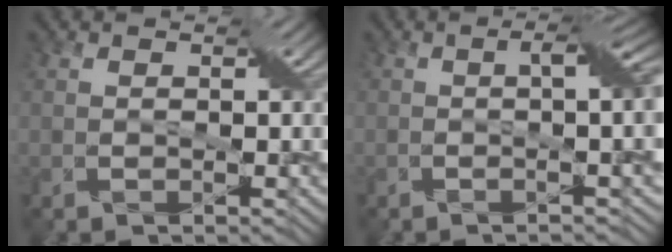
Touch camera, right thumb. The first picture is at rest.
{"total": 6.7, "force": [-0.1, 1.5, 6.5], "torque": [-0.084, 0.009, -0.007]}